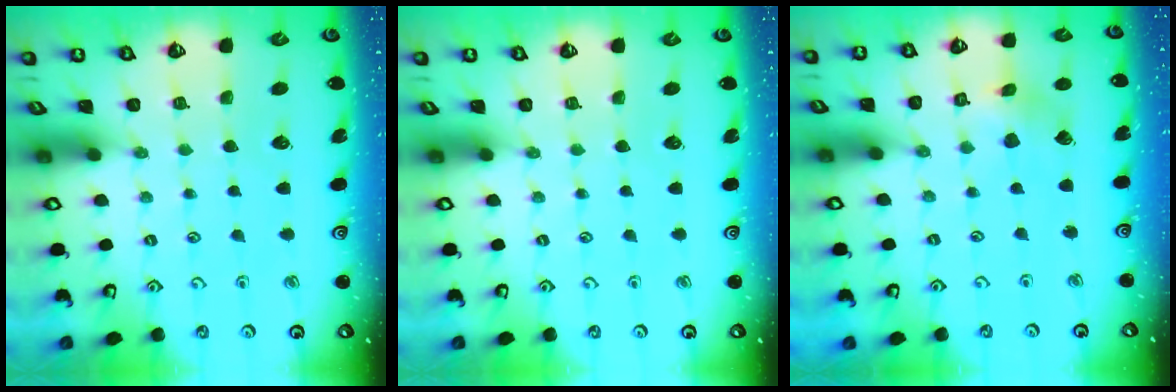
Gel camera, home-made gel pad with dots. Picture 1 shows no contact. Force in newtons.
{"total": 0.0}
{"total": 6.1, "press": 6.1, "slide": 0.5}